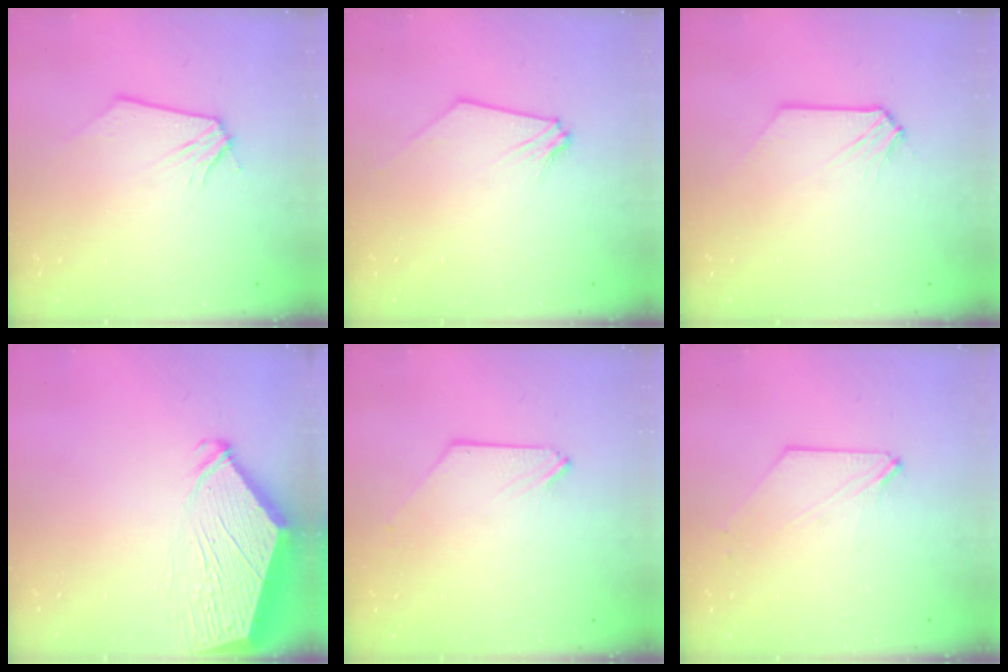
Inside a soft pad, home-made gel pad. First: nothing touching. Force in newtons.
{"total": 0.0}
{"total": 0.0}
{"total": 6.4, "press": 6.3, "slide": 0.8}
{"total": 0.0}
{"total": 1.3, "press": 1.3, "slide": 0.3}